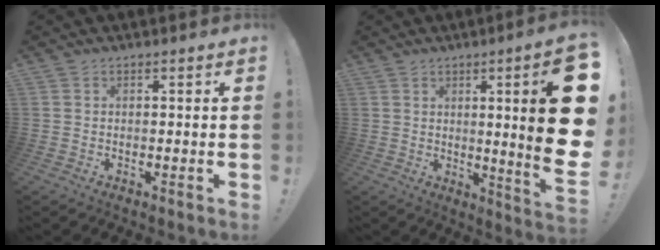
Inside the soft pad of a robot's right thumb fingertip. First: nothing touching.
{"total": 19.5, "force": [3.4, 1.8, 19.1], "torque": [-0.269, -0.035, 0.046]}